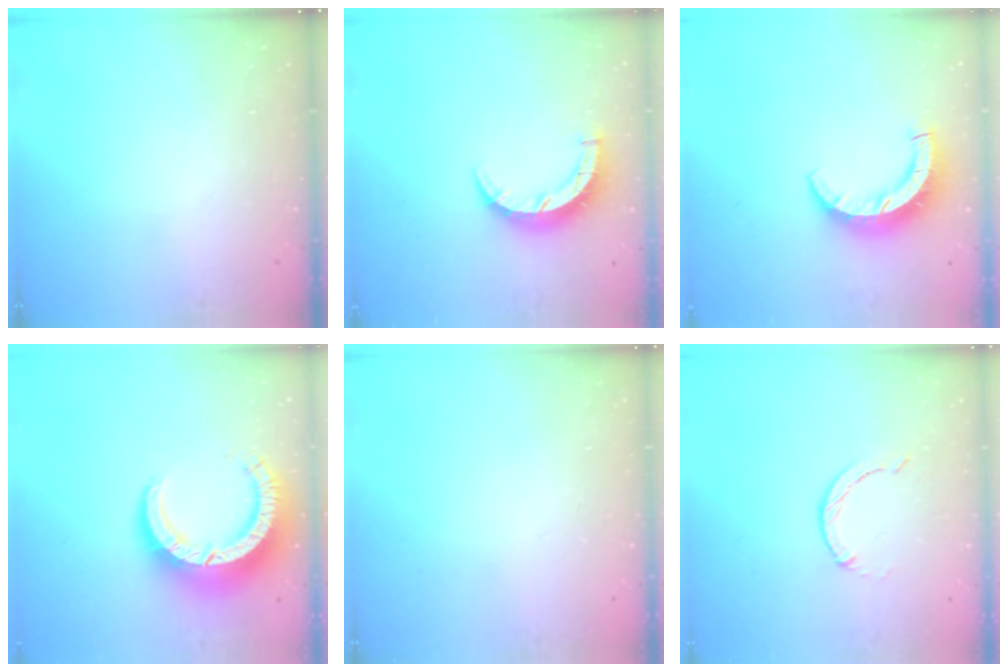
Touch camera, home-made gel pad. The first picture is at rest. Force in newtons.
{"total": 7.5, "press": 7.5, "slide": 0.5}
{"total": 9.0, "press": 8.9, "slide": 1.0}
{"total": 13.2, "press": 13.2, "slide": 1.3}
{"total": 2.4, "press": 2.4, "slide": 0.2}
{"total": 0.6, "press": 0.6, "slide": 0.2}